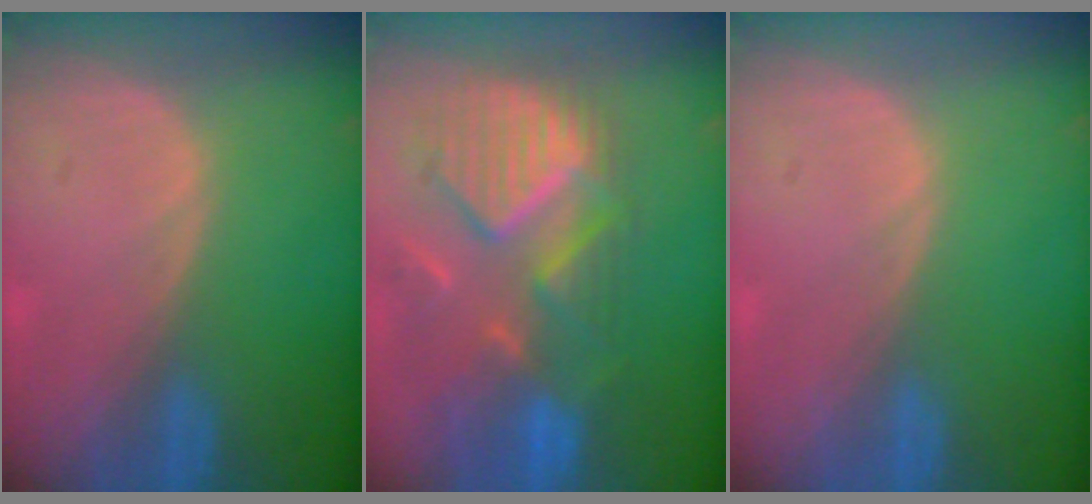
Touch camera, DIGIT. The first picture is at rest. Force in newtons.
{"total": 11.7, "press": 10.3, "slide": 5.6}
{"total": 0.0}